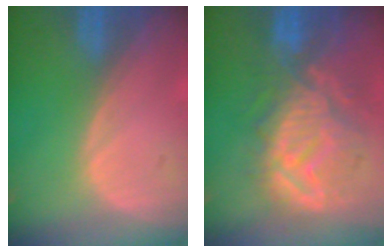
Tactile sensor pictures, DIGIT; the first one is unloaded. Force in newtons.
{"total": 10.7, "press": 10.2, "slide": 3.5}